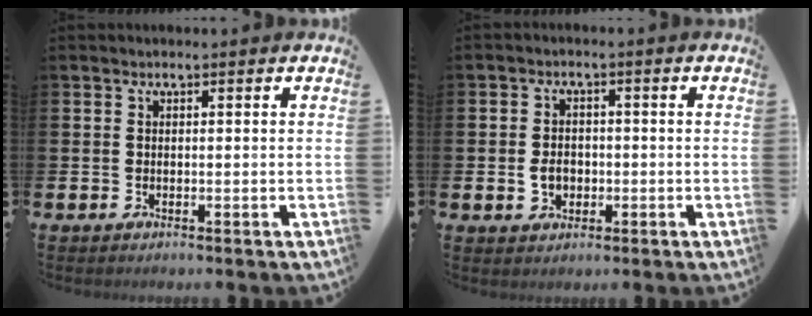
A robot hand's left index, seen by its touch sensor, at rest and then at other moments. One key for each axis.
{"total": 3.1, "fx": -0.7, "fy": 2.4, "fz": 1.8, "tx": -0.027, "ty": 0.001, "tz": -0.017}